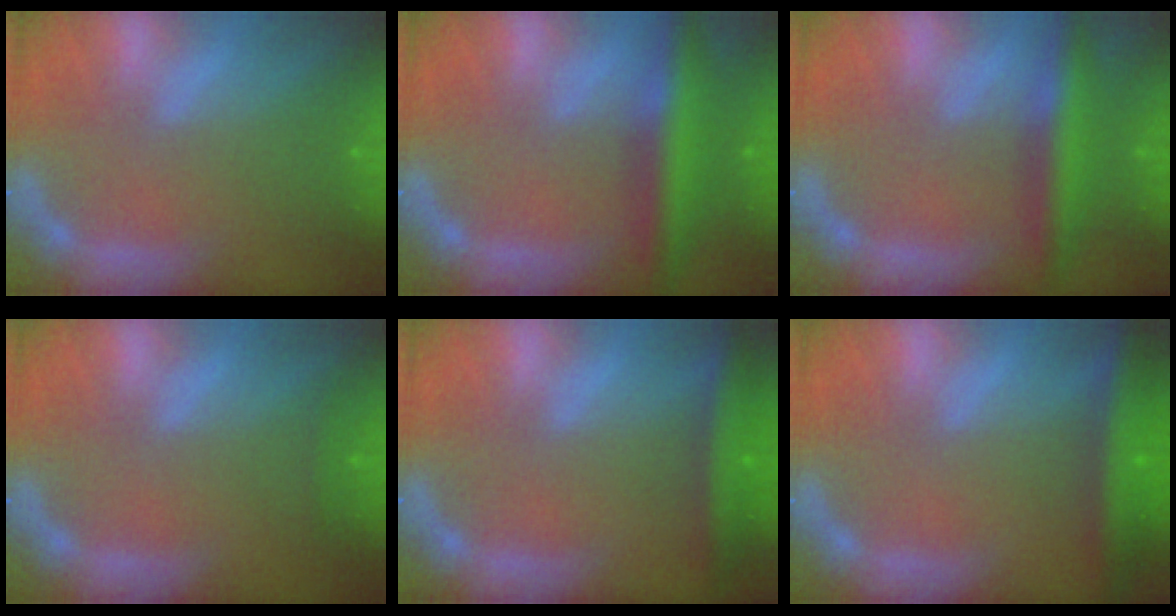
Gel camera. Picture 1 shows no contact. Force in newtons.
{"total": 6.5}
{"total": 5.5}
{"total": 0.9}
{"total": 5.0}
{"total": 6.5}